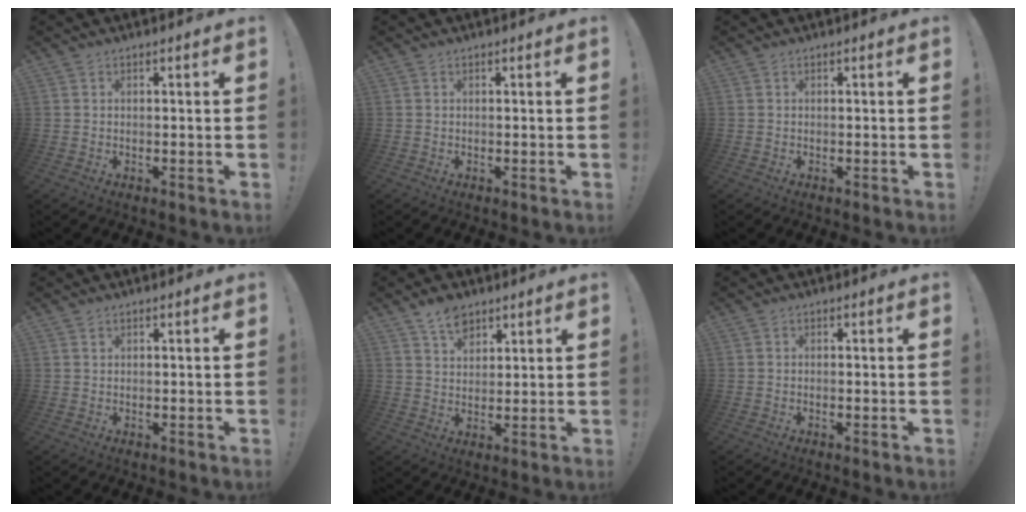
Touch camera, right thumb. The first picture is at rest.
{"total": 0.0}
{"total": 0.0}
{"total": 0.8, "force": [0.5, 0.6, 0.3], "torque": [-0.006, 0.001, 0.011]}
{"total": 6.8, "force": [4.8, 3.9, 2.8], "torque": [-0.048, -0.020, 0.090]}
{"total": 0.7, "force": [-0.5, -0.1, 0.5], "torque": [-0.009, 0.000, -0.009]}